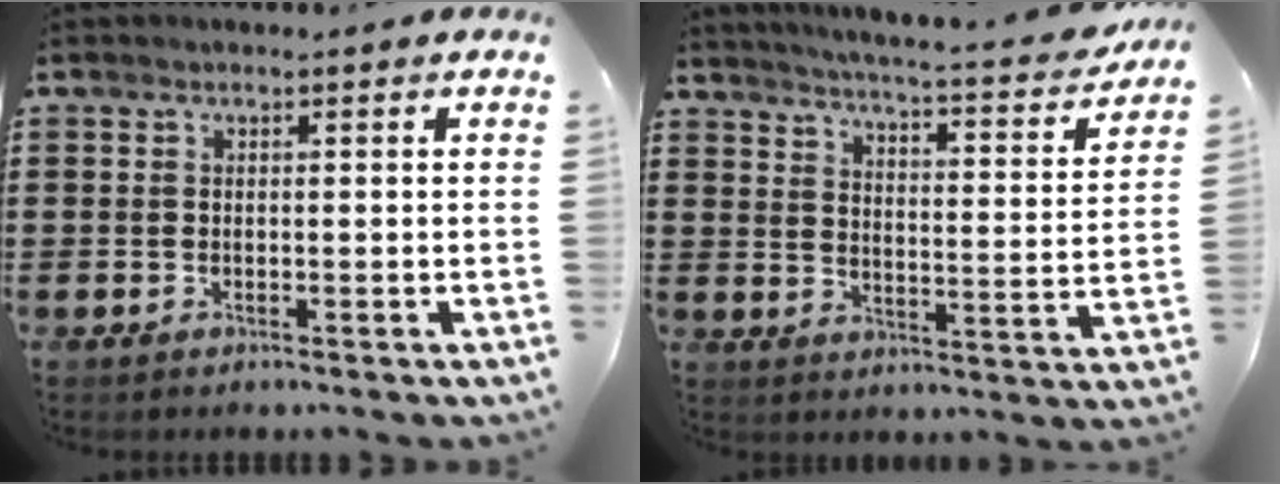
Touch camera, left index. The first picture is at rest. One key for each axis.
{"total": 4.1, "fx": 3.7, "fy": -0.7, "fz": 1.7, "tx": -0.053, "ty": -0.036, "tz": 0.053}